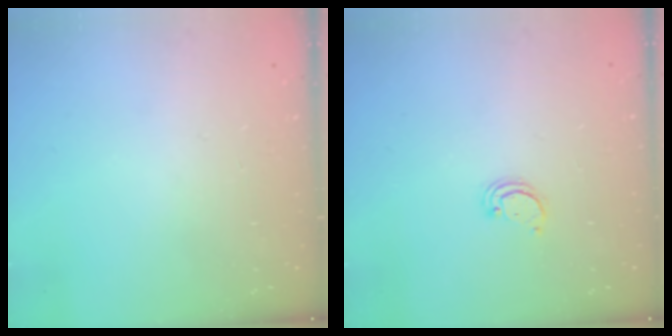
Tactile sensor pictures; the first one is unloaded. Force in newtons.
{"total": 2.2, "press": 2.2, "slide": 0.2}